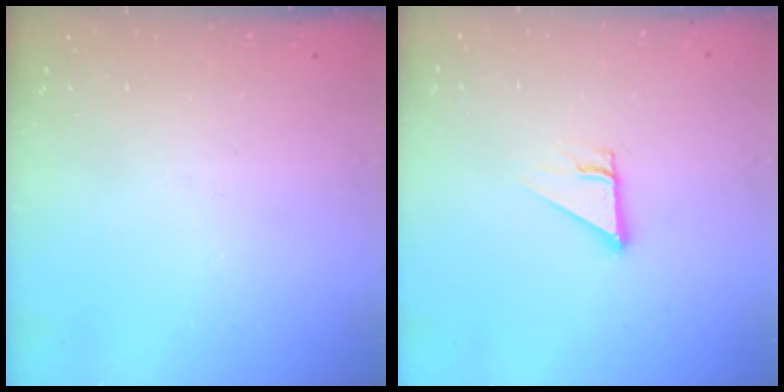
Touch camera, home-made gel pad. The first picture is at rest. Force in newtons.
{"total": 2.7, "press": 2.7, "slide": 0.1}